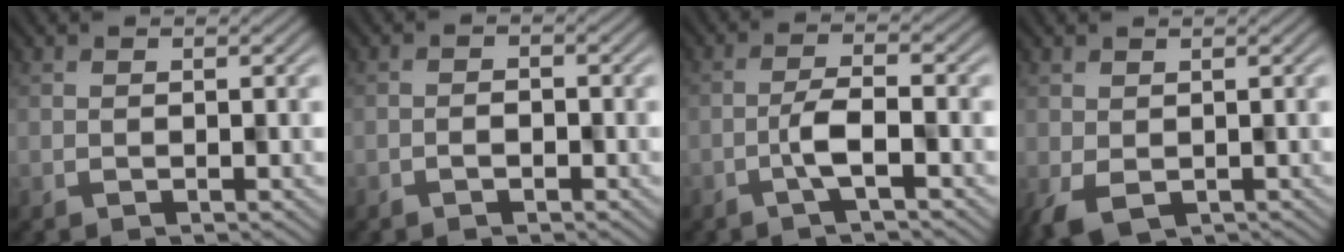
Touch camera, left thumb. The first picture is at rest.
{"total": 1.0, "force": [-0.8, 0.5, -0.1], "torque": [0.006, -0.001, -0.014]}
{"total": 2.9, "force": [-1.5, 0.6, 2.5], "torque": [-0.046, 0.010, -0.033]}
{"total": 4.3, "force": [-1.6, 2.6, 3.1], "torque": [-0.062, -0.013, -0.017]}